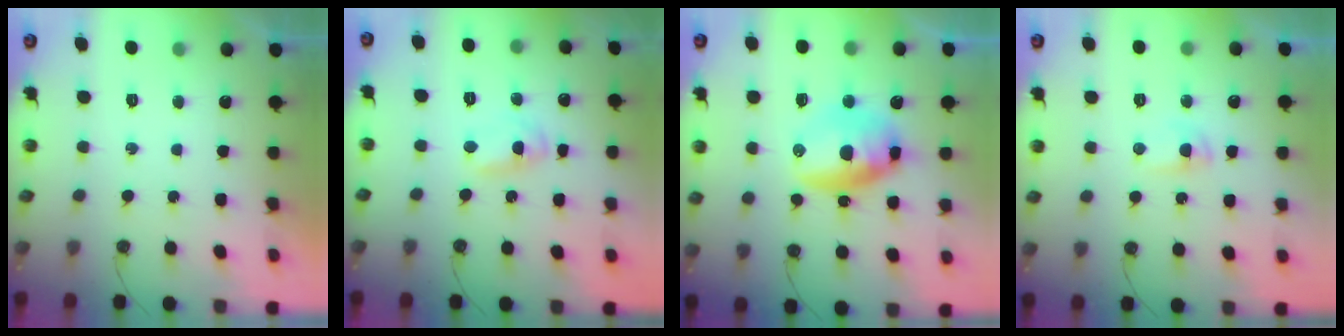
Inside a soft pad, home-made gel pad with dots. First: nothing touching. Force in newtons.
{"total": 2.9, "press": 2.9, "slide": 0.2}
{"total": 10.8, "press": 10.7, "slide": 1.6}
{"total": 2.7, "press": 2.6, "slide": 0.4}